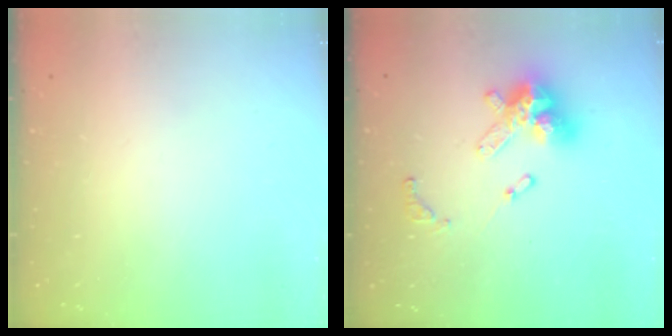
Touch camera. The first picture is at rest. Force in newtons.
{"total": 15.2, "press": 15.1, "slide": 1.3}